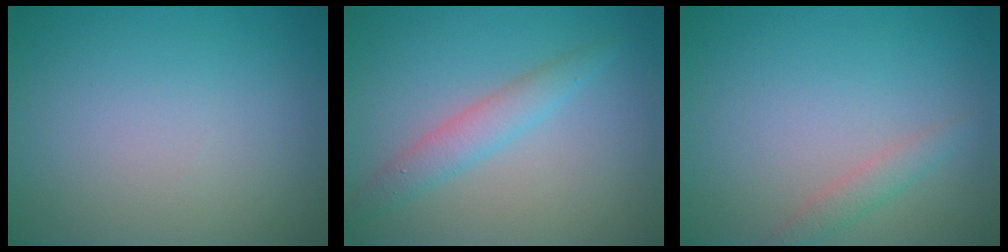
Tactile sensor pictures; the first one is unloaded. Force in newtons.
{"total": 2.5, "press": 2.5, "slide": 0.0}
{"total": 1.5, "press": 1.5, "slide": 0.1}